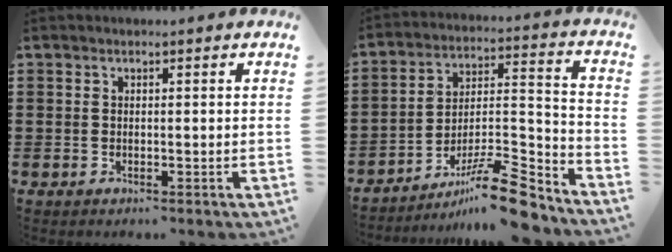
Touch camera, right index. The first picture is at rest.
{"total": 12.3, "force": [-9.7, 1.7, 7.4], "torque": [-0.107, 0.036, -0.179]}